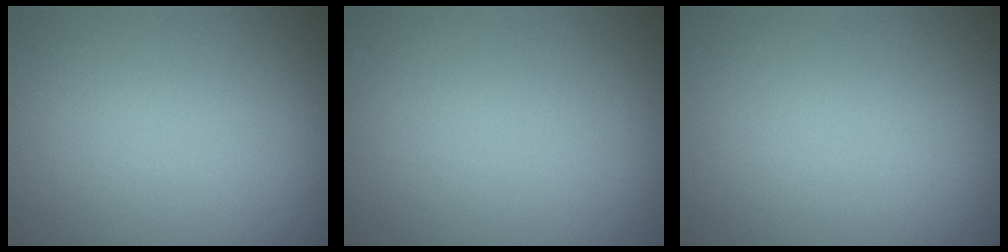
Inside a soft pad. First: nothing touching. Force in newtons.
{"total": 0.0}
{"total": 0.0}